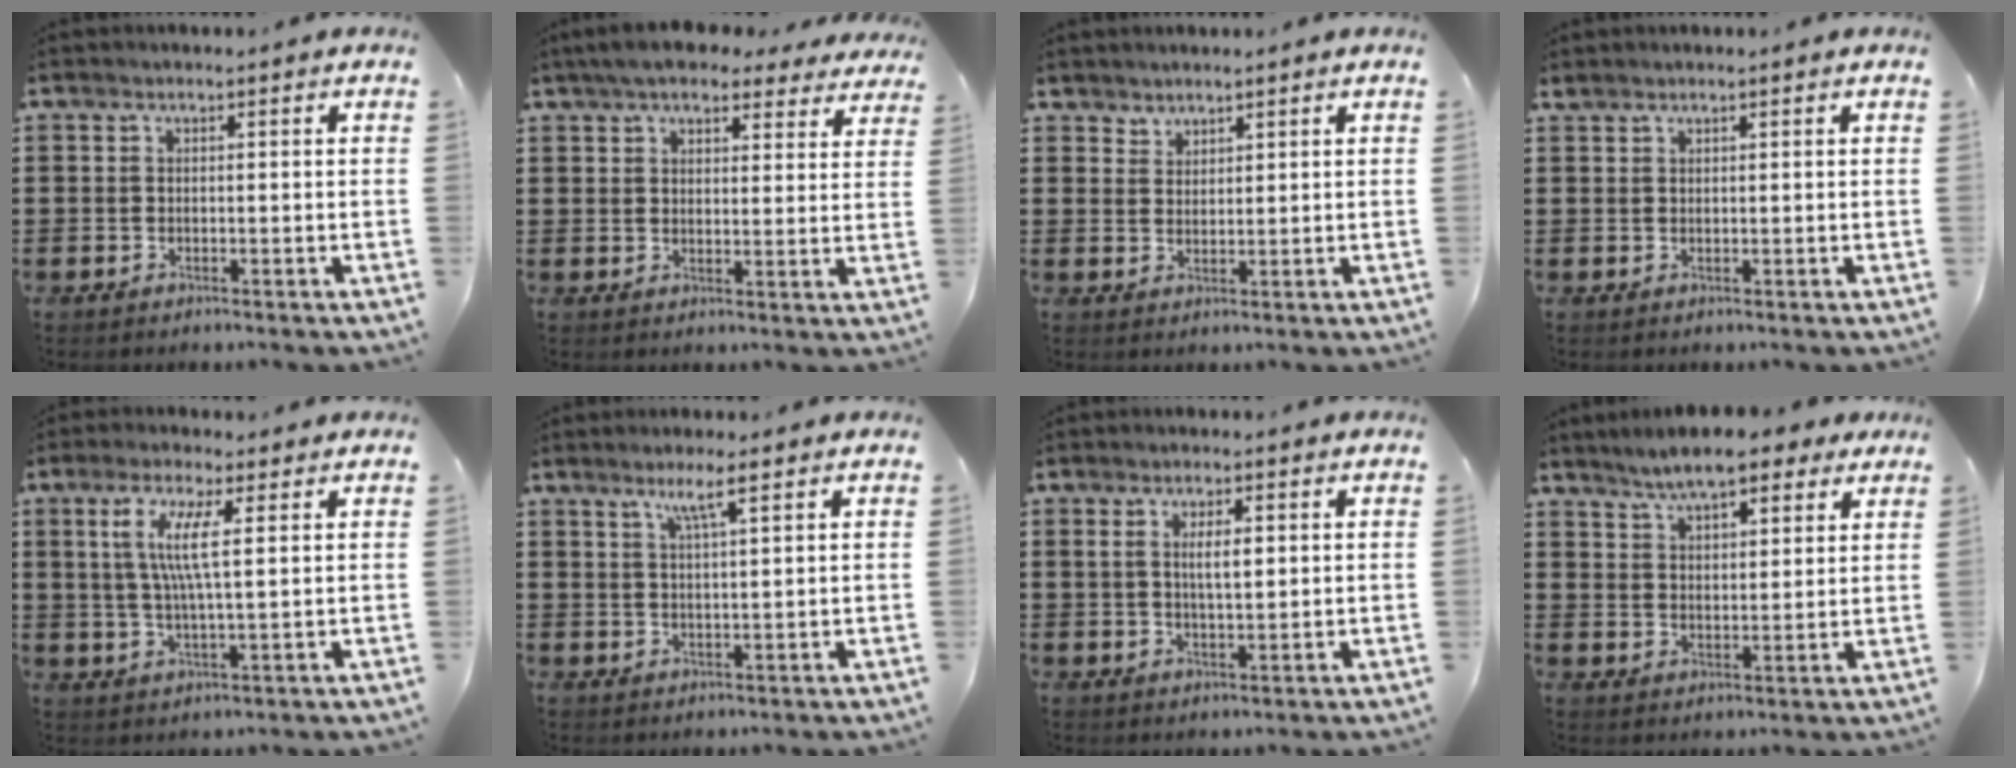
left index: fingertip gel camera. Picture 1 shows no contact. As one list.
[{"total": 6.0, "force": [5.3, 1.5, 2.4], "torque": [-0.057, -0.007, 0.097]}, {"total": 2.1, "force": [2.0, 0.7, -0.3], "torque": [0.000, 0.000, 0.041]}, {"total": 0.9, "force": [0.9, 0.1, 0.2], "torque": [-0.006, 0.000, 0.018]}, {"total": 6.6, "force": [2.3, 1.3, 6.0], "torque": [-0.126, 0.001, 0.038]}, {"total": 4.1, "force": [2.6, 0.1, 3.2], "torque": [-0.069, 0.002, 0.044]}, {"total": 3.7, "force": [0.9, 1.3, 3.3], "torque": [-0.060, 0.004, 0.012]}, {"total": 7.0, "force": [6.1, 1.9, 3.0], "torque": [-0.068, -0.005, 0.110]}]